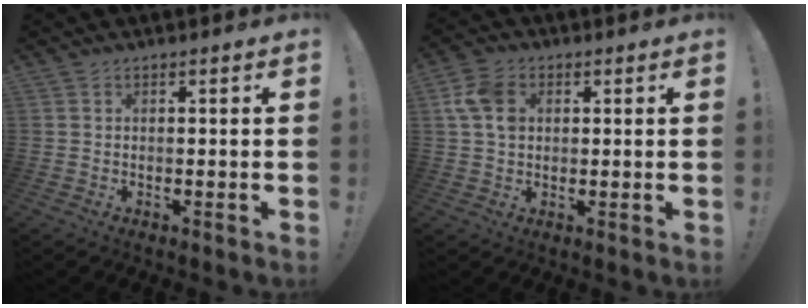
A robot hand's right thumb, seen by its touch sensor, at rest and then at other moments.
{"total": 8.5, "force": [1.9, 6.2, 5.5], "torque": [-0.110, 0.010, 0.040]}